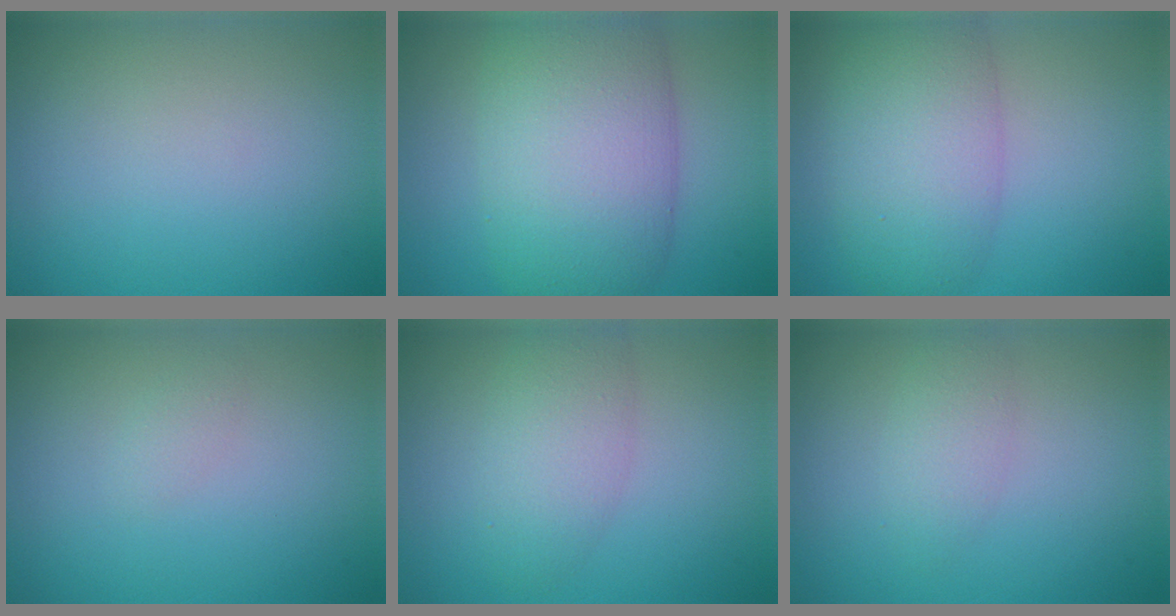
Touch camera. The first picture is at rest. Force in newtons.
{"total": 11.2, "press": 11.2, "slide": 0.6}
{"total": 6.7, "press": 6.7, "slide": 0.3}
{"total": 0.7, "press": 0.7, "slide": 0.0}
{"total": 3.5, "press": 3.5, "slide": 0.1}
{"total": 1.9, "press": 1.9, "slide": 0.1}